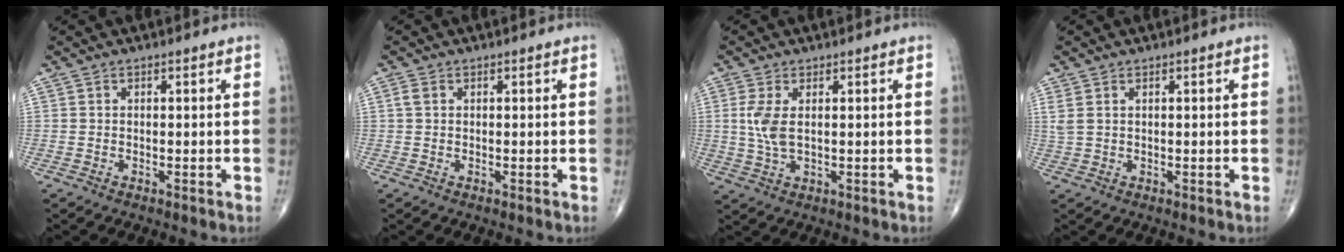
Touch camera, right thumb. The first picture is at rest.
{"total": 1.3, "force": [0.4, 0.9, 0.9], "torque": [-0.022, 0.006, 0.009]}
{"total": 5.0, "force": [0.9, 2.2, 4.4], "torque": [-0.105, -0.004, 0.023]}
{"total": 2.3, "force": [1.0, 1.2, 1.7], "torque": [-0.053, 0.011, 0.030]}